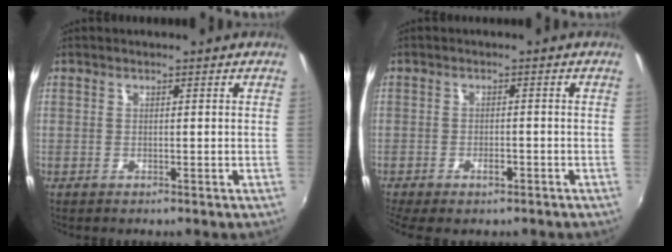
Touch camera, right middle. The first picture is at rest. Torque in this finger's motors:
{"motor_torque": [1.10, -1.04, 0.20, 0.10]}